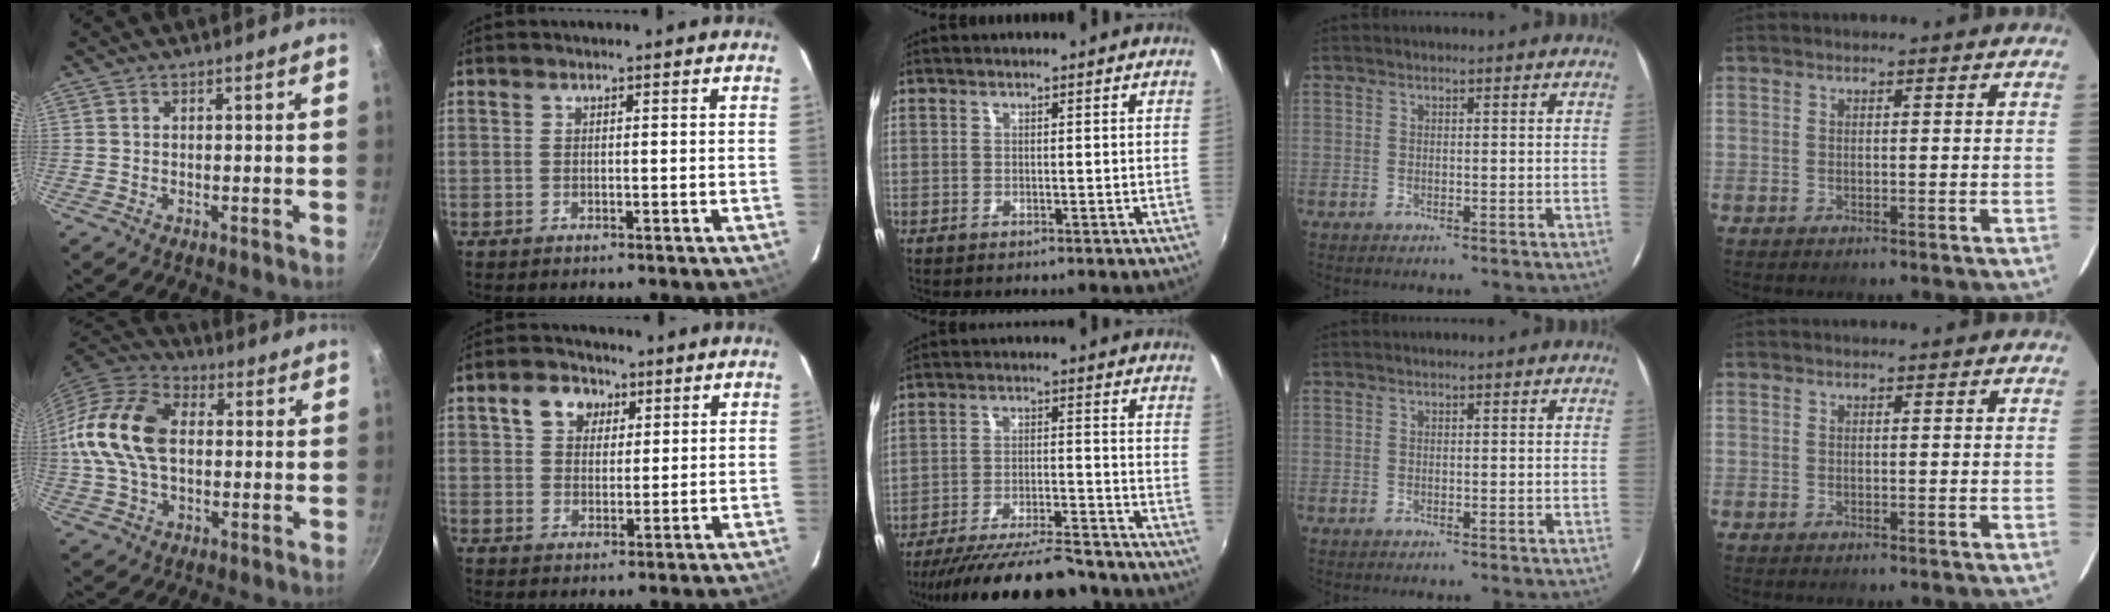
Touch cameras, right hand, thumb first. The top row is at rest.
{"thumb": {"total": 17.5, "force": [1.0, 11.4, 13.2], "torque": [-0.245, 0.030, 0.003]}, "index": {"total": 6.0, "force": [2.9, 4.4, 2.9], "torque": [-0.049, 0.019, 0.049]}, "middle": {"total": 19.0, "force": [-17.0, 3.0, 7.9], "torque": [-0.156, -0.024, -0.248]}}